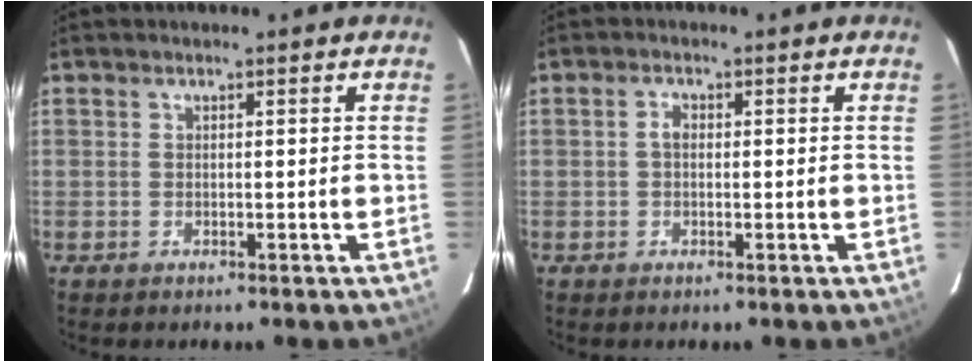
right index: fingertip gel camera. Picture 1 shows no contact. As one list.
[{"total": 1.5, "force": [0.0, 1.0, 1.1], "torque": [-0.022, 0.008, -0.004]}]